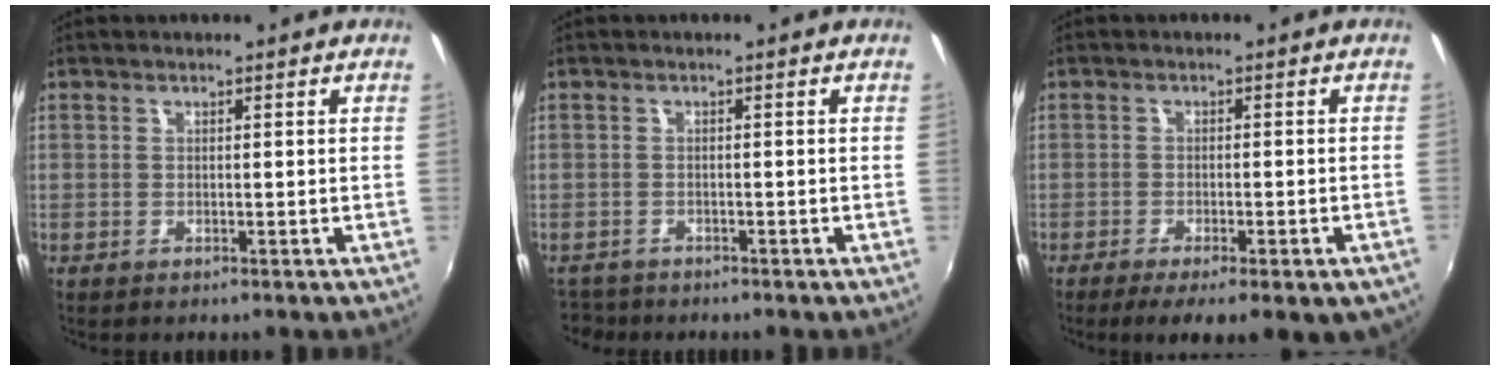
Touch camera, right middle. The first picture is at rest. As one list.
[{"total": 3.2, "force": [-2.8, 1.4, 0.3], "torque": [-0.019, -0.010, -0.053]}, {"total": 10.4, "force": [-6.8, 2.6, 7.5], "torque": [-0.133, -0.039, -0.091]}]